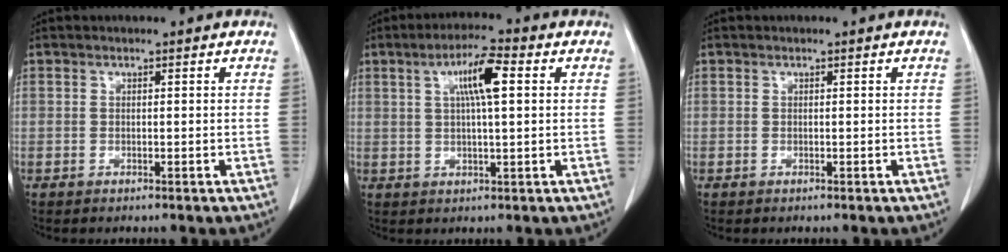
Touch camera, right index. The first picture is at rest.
{"total": 7.0, "force": [2.1, 0.9, 6.7], "torque": [-0.117, 0.011, 0.034]}
{"total": 0.0}